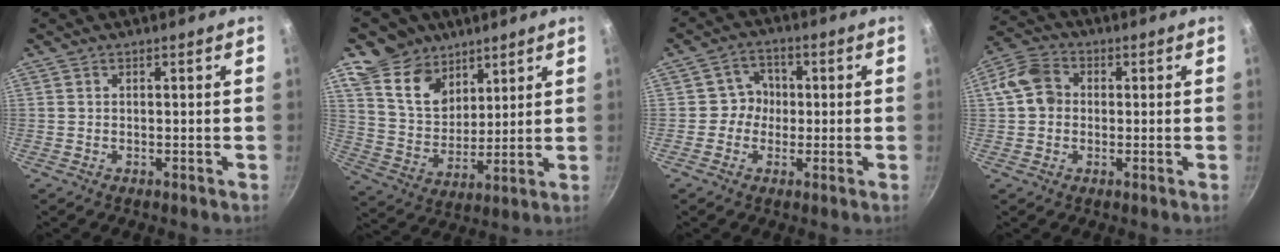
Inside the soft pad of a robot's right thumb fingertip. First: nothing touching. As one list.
[{"total": 12.3, "force": [8.0, 8.6, 3.7], "torque": [-0.017, -0.061, 0.148]}, {"total": 4.8, "force": [-0.3, 4.6, 1.5], "torque": [0.017, 0.013, -0.015]}, {"total": 3.7, "force": [-0.1, 3.2, 1.9], "torque": [-0.029, 0.010, -0.016]}]